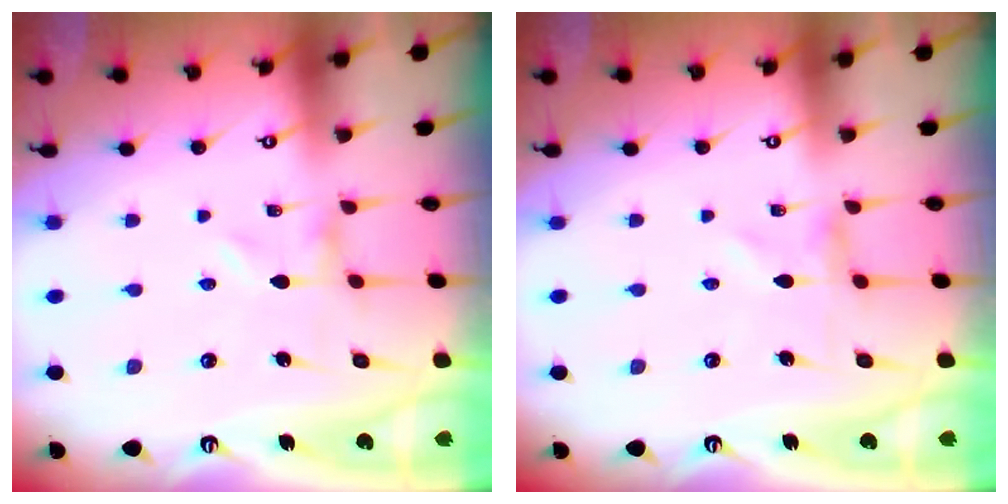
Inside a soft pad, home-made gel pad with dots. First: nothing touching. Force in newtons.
{"total": 0.0}